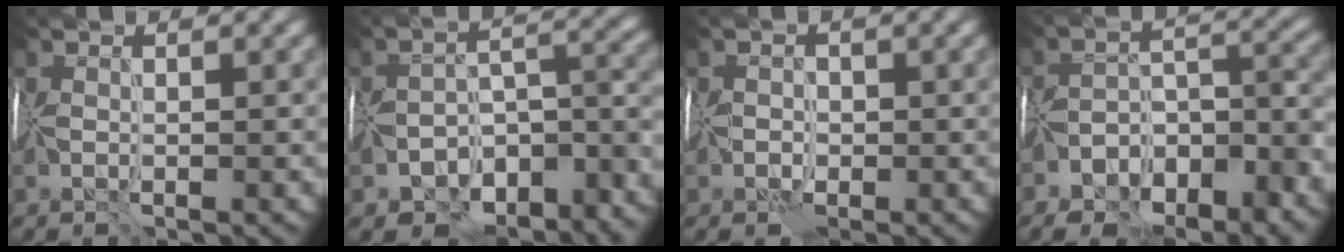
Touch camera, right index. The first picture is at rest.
{"total": 8.2, "force": [-5.8, 4.6, 3.5], "torque": [-0.038, -0.008, -0.087]}
{"total": 0.6, "force": [-0.1, 0.5, -0.4], "torque": [0.013, 0.004, -0.004]}
{"total": 8.1, "force": [-6.2, 3.5, 3.8], "torque": [-0.045, 0.009, -0.097]}